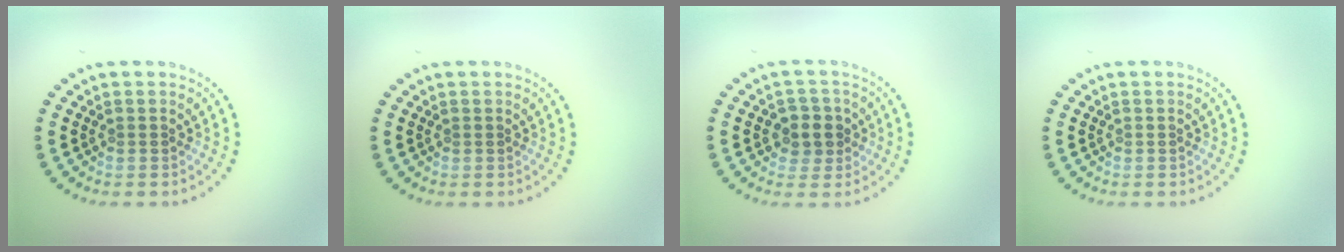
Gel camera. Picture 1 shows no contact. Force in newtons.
{"total": 0.0}
{"total": 2.5, "press": 2.3, "slide": 0.9}
{"total": 0.0}